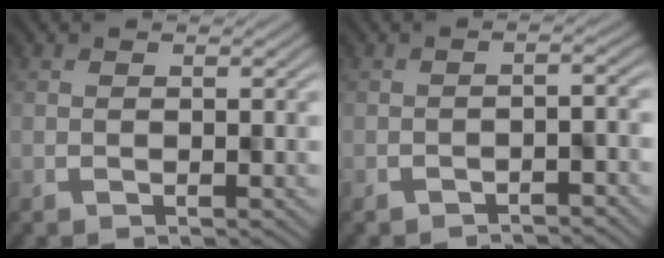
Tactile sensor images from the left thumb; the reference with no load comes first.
{"total": 2.6, "force": [-2.3, 0.4, 1.2], "torque": [-0.015, 0.003, -0.033]}